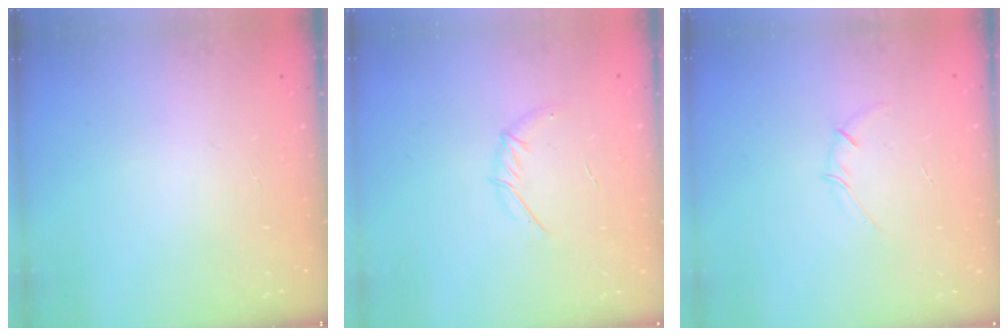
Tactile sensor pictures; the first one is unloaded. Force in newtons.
{"total": 5.5, "press": 5.3, "slide": 1.4}
{"total": 2.7, "press": 2.6, "slide": 0.7}